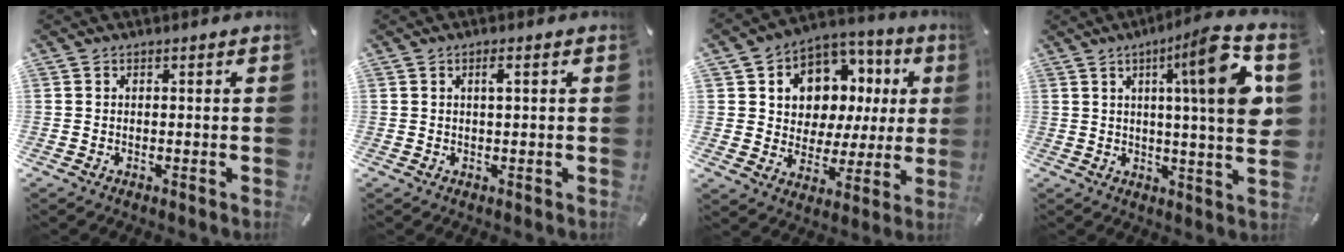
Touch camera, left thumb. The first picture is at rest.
{"total": 2.1, "force": [0.6, 0.3, 2.0], "torque": [-0.040, 0.002, 0.009]}
{"total": 10.2, "force": [3.8, 9.1, 2.5], "torque": [-0.049, -0.038, 0.079]}
{"total": 17.6, "force": [5.7, 1.5, 16.6], "torque": [-0.251, -0.027, 0.066]}